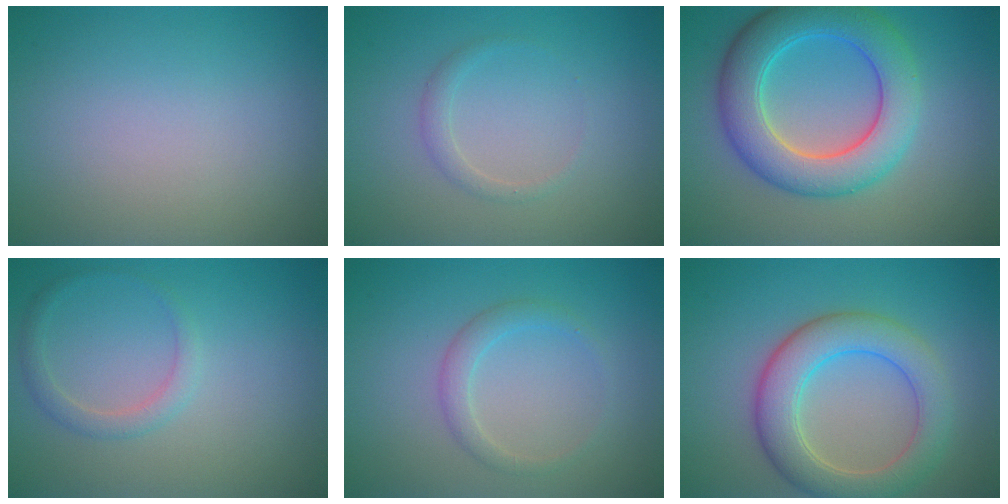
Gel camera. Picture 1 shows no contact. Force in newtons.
{"total": 1.1, "press": 1.1, "slide": 0.1}
{"total": 7.7, "press": 7.7, "slide": 0.3}
{"total": 1.7, "press": 1.7, "slide": 0.2}
{"total": 1.8, "press": 1.8, "slide": 0.0}
{"total": 6.1, "press": 6.1, "slide": 0.2}